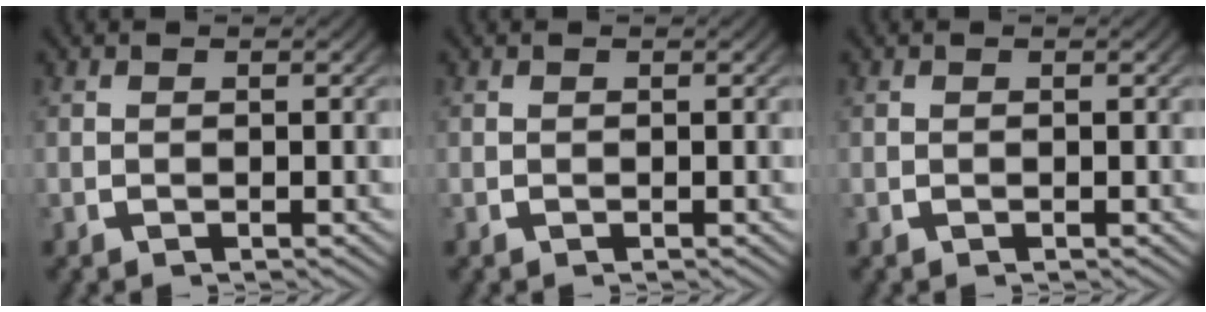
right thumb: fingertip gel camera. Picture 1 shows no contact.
{"total": 0.0}
{"total": 0.0}